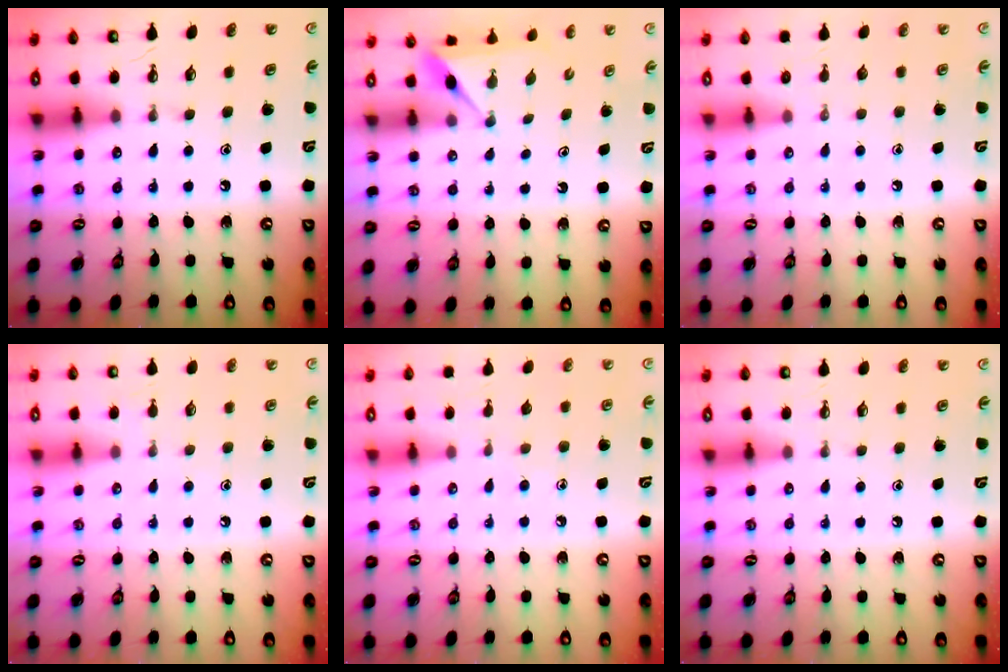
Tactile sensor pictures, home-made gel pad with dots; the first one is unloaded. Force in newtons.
{"total": 3.3, "press": 3.3, "slide": 0.1}
{"total": 0.0}
{"total": 4.6, "press": 4.6, "slide": 0.5}
{"total": 6.9, "press": 6.9, "slide": 0.7}
{"total": 0.0}